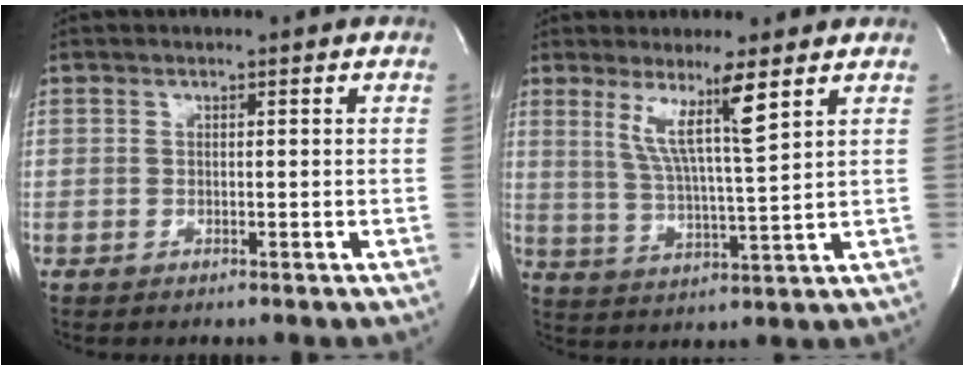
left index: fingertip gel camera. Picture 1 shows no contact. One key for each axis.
{"total": 7.3, "fx": 4.0, "fy": -1.1, "fz": 6.1, "tx": -0.112, "ty": -0.015, "tz": 0.074}